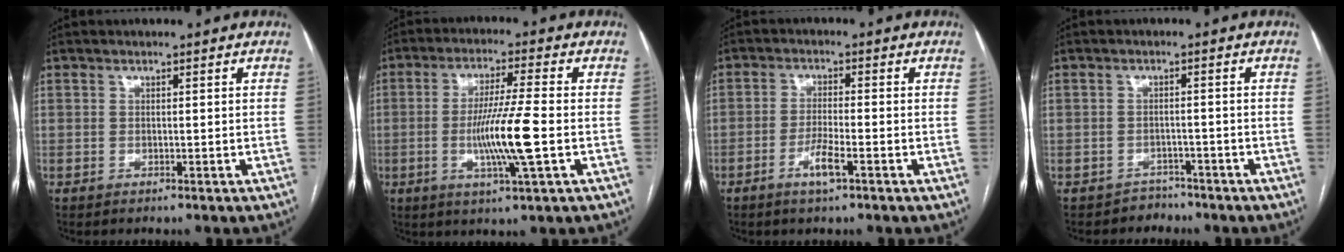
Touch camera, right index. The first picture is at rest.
{"total": 10.1, "force": [-1.9, -0.5, 9.9], "torque": [-0.188, -0.012, -0.038]}
{"total": 4.0, "force": [-2.1, 0.3, 3.4], "torque": [-0.065, -0.003, -0.042]}
{"total": 2.7, "force": [-2.1, 1.4, -1.0], "torque": [0.019, 0.007, -0.034]}